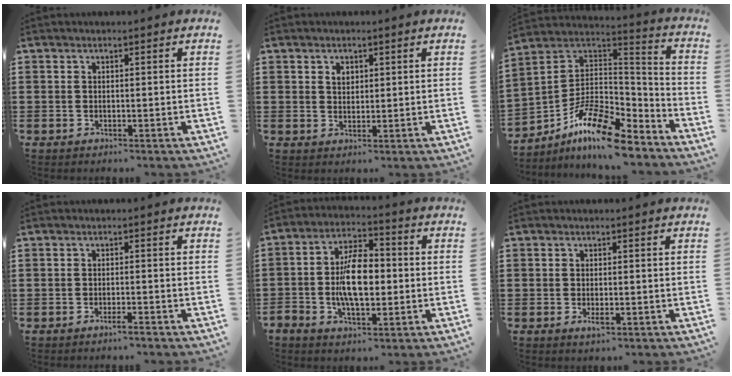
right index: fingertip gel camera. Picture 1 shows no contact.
{"total": 1.9, "force": [0.9, 1.4, 1.0], "torque": [-0.024, 0.007, 0.017]}
{"total": 12.6, "force": [-8.8, 3.6, 8.2], "torque": [-0.166, 0.019, -0.170]}
{"total": 1.5, "force": [-1.2, 0.1, 1.0], "torque": [-0.017, -0.002, -0.021]}
{"total": 9.1, "force": [-1.0, 4.4, 7.9], "torque": [-0.160, 0.006, -0.021]}
{"total": 1.6, "force": [-0.5, 0.6, 1.4], "torque": [-0.026, -0.002, -0.008]}